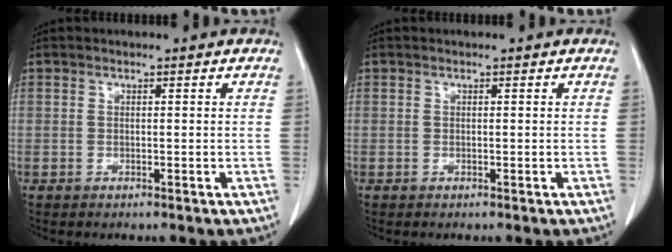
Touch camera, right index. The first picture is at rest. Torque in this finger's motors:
{"motor_torque": [0.01, -0.01, 0.05, 0.00]}